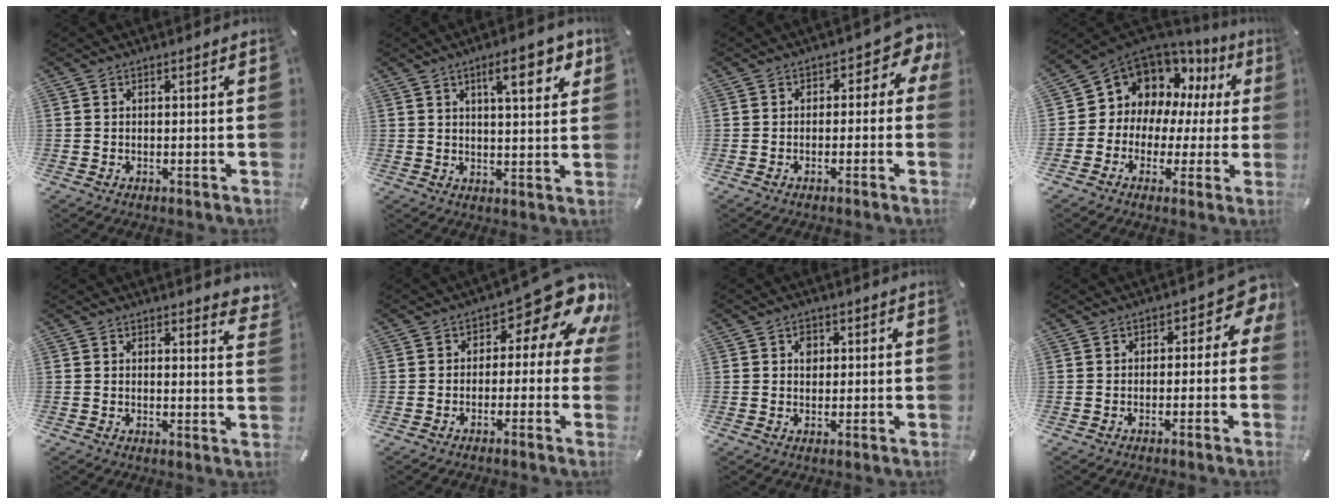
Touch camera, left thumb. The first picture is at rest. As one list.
[{"total": 9.9, "force": [5.1, 3.1, 7.9], "torque": [-0.117, -0.015, 0.080]}, {"total": 5.3, "force": [-0.1, 3.5, 3.9], "torque": [-0.051, 0.002, -0.006]}, {"total": 10.7, "force": [5.3, 8.9, 2.4], "torque": [-0.060, -0.056, 0.108]}, {"total": 2.6, "force": [2.2, 1.0, 0.9], "torque": [0.001, -0.015, 0.036]}, {"total": 14.2, "force": [6.6, 6.9, 10.6], "torque": [-0.132, -0.053, 0.107]}, {"total": 2.6, "force": [0.6, 2.2, 1.4], "torque": [-0.008, -0.007, 0.004]}, {"total": 5.1, "force": [-0.2, 3.5, 3.7], "torque": [-0.040, 0.000, -0.011]}]